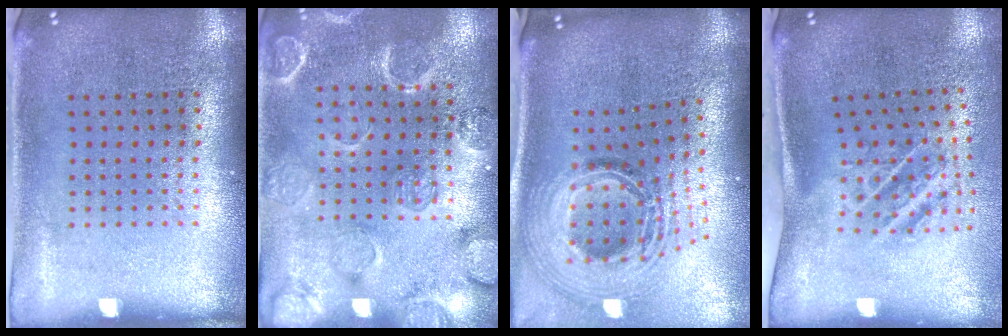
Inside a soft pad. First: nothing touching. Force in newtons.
{"total": 2.4, "press": 2.3, "slide": 0.6}
{"total": 2.6, "press": 1.8, "slide": 1.8}
{"total": 1.9, "press": 1.1, "slide": 1.6}